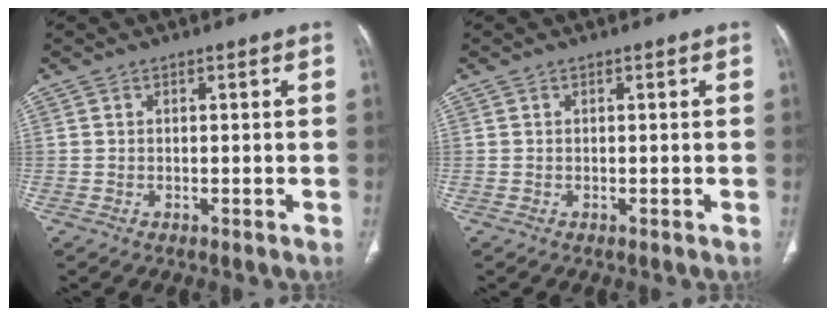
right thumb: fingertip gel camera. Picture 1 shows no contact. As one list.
[{"total": 0.0}]